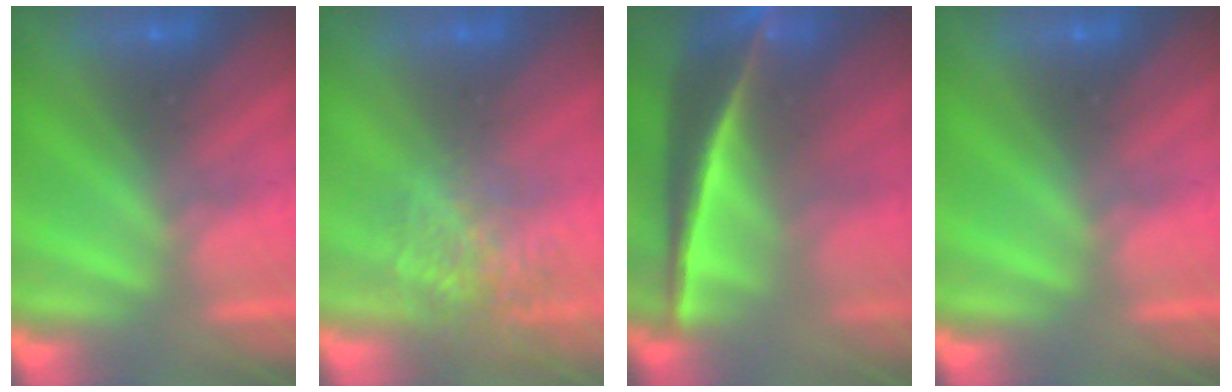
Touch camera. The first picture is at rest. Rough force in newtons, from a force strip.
{"total": 3.7}
{"total": 7.6}
{"total": 0.0}